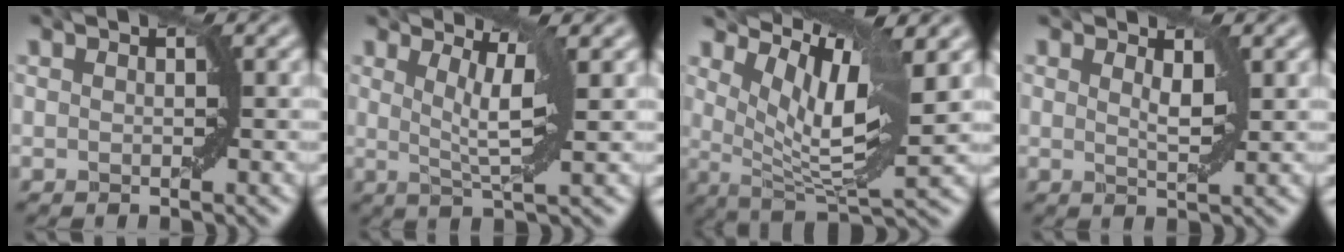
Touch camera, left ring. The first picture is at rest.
{"total": 3.5, "force": [0.7, 0.5, 3.4], "torque": [-0.065, 0.000, 0.021]}
{"total": 7.5, "force": [4.0, 1.7, 6.1], "torque": [-0.111, 0.009, 0.082]}
{"total": 1.2, "force": [0.5, 0.3, 1.0], "torque": [-0.021, 0.001, 0.015]}